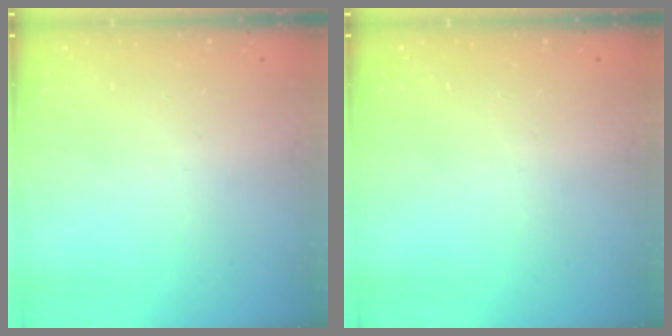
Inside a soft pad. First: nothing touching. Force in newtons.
{"total": 0.0}